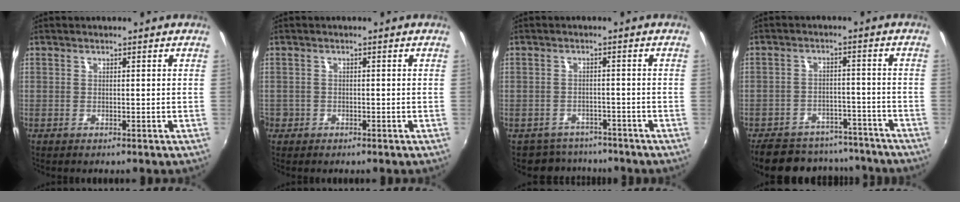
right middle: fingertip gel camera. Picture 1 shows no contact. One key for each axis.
{"total": 2.1, "fx": -1.0, "fy": 1.7, "fz": 0.3, "tx": -0.014, "ty": -0.001, "tz": -0.017}
{"total": 5.6, "fx": -4.8, "fy": 2.9, "fz": 0.0, "tx": -0.010, "ty": 0.013, "tz": -0.074}
{"total": 18.2, "fx": -15.3, "fy": 7.6, "fz": 6.2, "tx": -0.139, "ty": 0.025, "tz": -0.198}